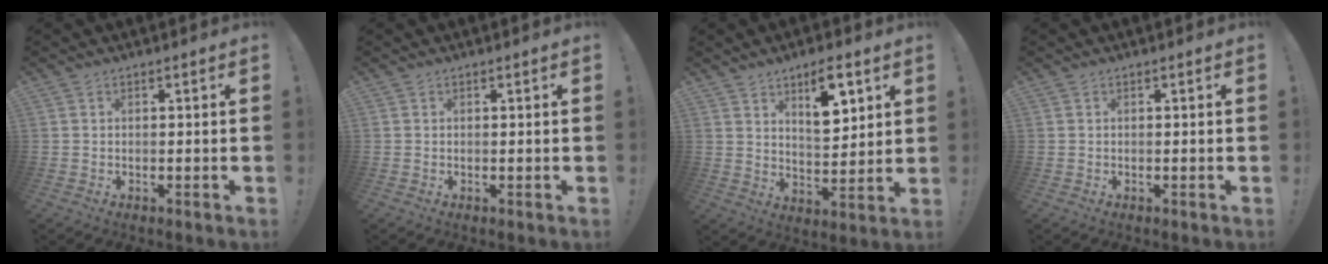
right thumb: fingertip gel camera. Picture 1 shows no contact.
{"total": 0.0}
{"total": 11.4, "force": [6.4, 5.4, 7.7], "torque": [-0.091, -0.032, 0.110]}
{"total": 0.0}